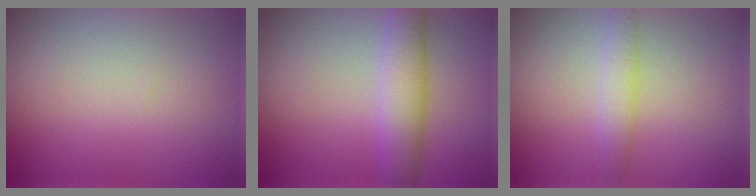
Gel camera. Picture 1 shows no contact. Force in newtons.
{"total": 4.6, "press": 4.6, "slide": 0.1}
{"total": 2.2, "press": 2.2, "slide": 0.0}